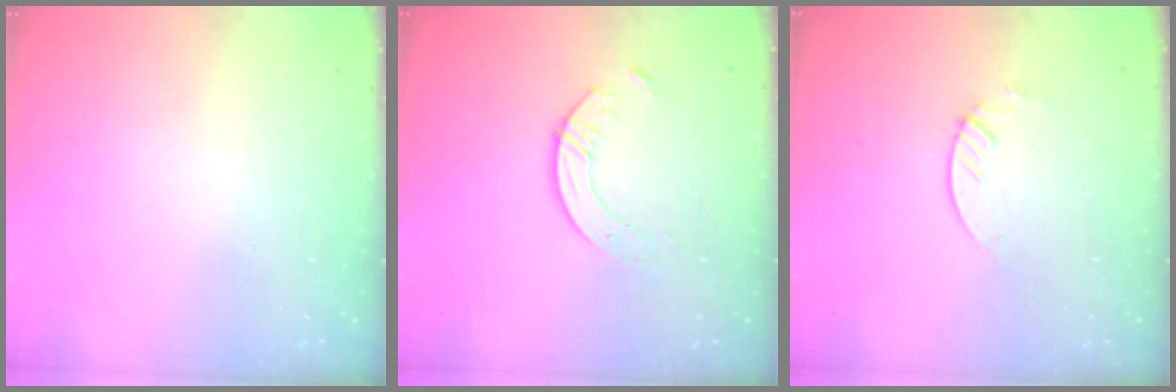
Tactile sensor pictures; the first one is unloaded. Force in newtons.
{"total": 5.0, "press": 5.0, "slide": 0.5}
{"total": 2.1, "press": 2.1, "slide": 0.2}